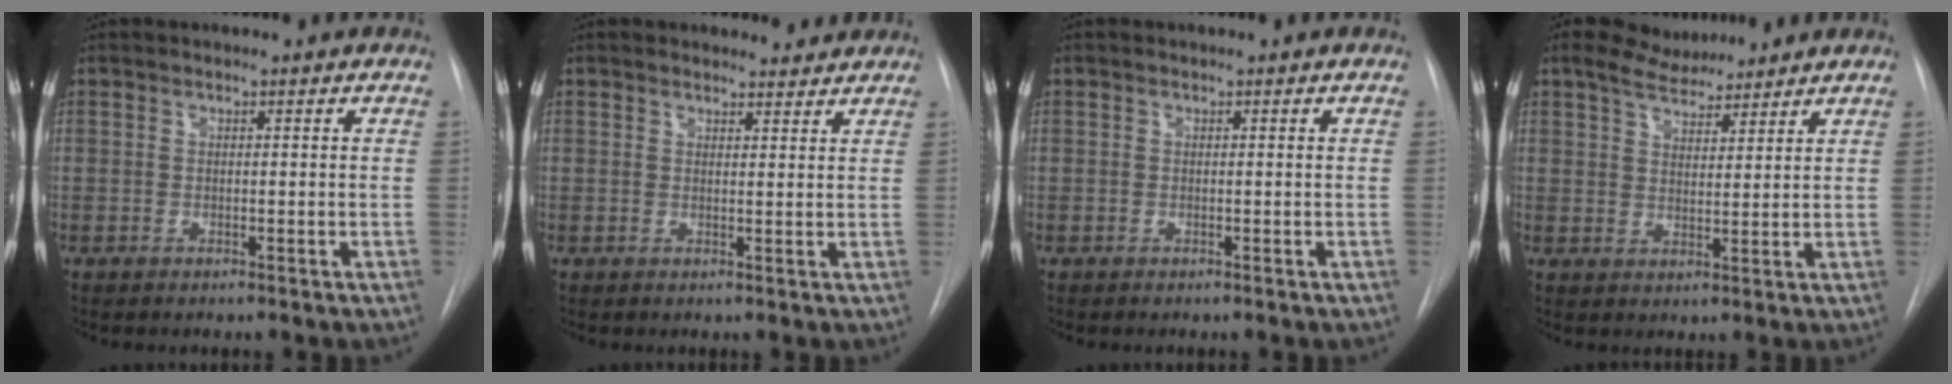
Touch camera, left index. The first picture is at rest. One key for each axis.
{"total": 2.8, "fx": 2.7, "fy": 0.8, "fz": -0.1, "tx": -0.001, "ty": -0.001, "tz": 0.029}
{"total": 0.0}
{"total": 6.2, "fx": 5.5, "fy": 1.7, "fz": 2.3, "tx": -0.046, "ty": 0.018, "tz": 0.100}